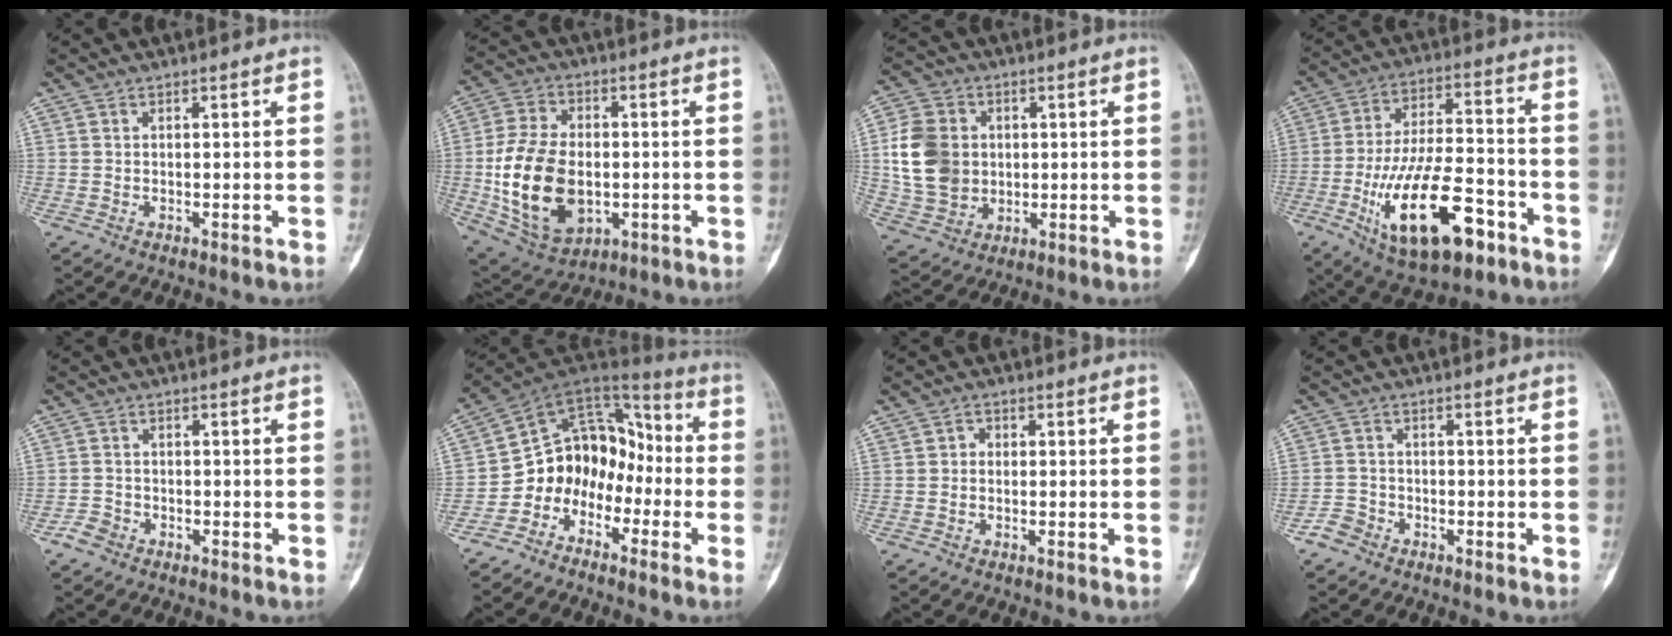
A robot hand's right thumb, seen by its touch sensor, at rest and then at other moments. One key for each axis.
{"total": 18.7, "fx": -2.4, "fy": 12.1, "fz": 14.0, "tx": -0.245, "ty": 0.002, "tz": -0.025}
{"total": 13.0, "fx": 1.1, "fy": 10.6, "fz": 7.3, "tx": -0.123, "ty": 0.003, "tz": 0.027}
{"total": 20.5, "fx": -8.7, "fy": 8.9, "fz": 16.4, "tx": -0.274, "ty": 0.041, "tz": -0.135}
{"total": 2.5, "fx": -1.7, "fy": 1.8, "fz": 0.6, "tx": -0.006, "ty": 0.012, "tz": -0.034}
{"total": 12.5, "fx": -5.3, "fy": 9.8, "fz": 5.6, "tx": -0.045, "ty": 0.103, "tz": -0.107}
{"total": 1.5, "fx": -0.1, "fy": 1.3, "fz": 0.7, "tx": 0.000, "ty": 0.006, "tz": -0.007}
{"total": 3.0, "fx": -2.1, "fy": 2.0, "fz": 0.4, "tx": -0.002, "ty": 0.014, "tz": -0.047}